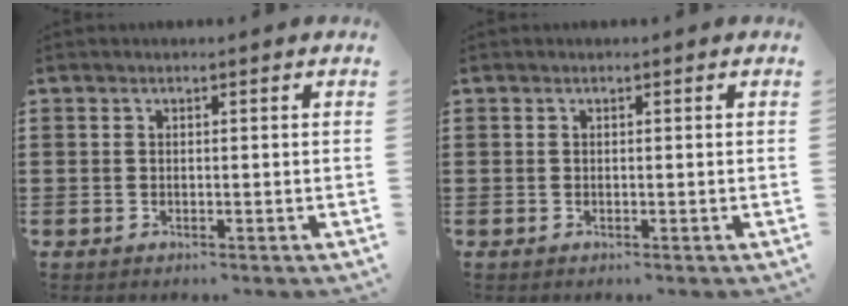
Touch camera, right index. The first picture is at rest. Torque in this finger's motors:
{"motor_torque": [-0.80, 1.34, 0.00, 0.00]}